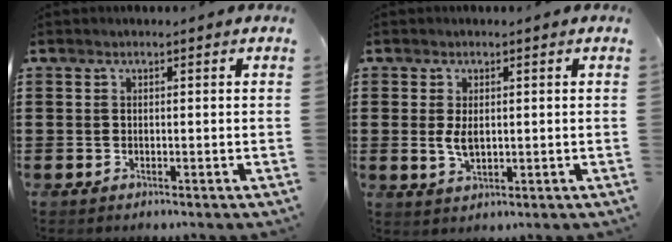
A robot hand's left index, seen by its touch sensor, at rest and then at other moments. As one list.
[{"total": 3.2, "force": [0.1, 1.7, 2.7], "torque": [-0.063, 0.002, -0.001]}]